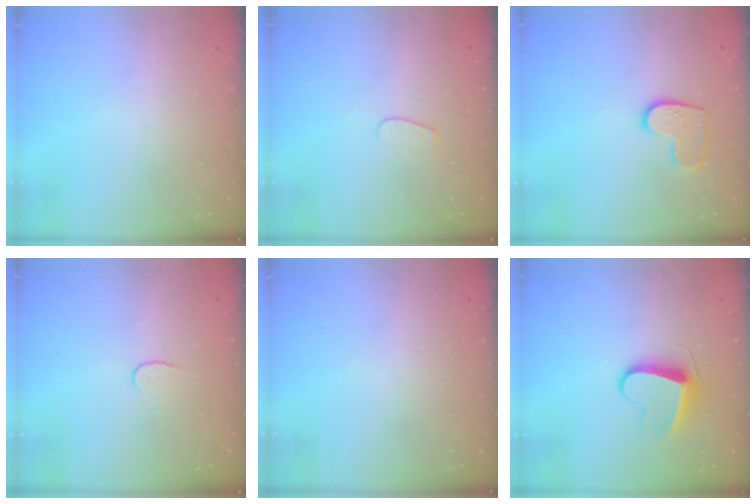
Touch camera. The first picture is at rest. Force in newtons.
{"total": 3.7, "press": 3.7, "slide": 0.3}
{"total": 8.6, "press": 8.6, "slide": 0.3}
{"total": 3.9, "press": 3.9, "slide": 0.2}
{"total": 0.0}
{"total": 9.4, "press": 9.4, "slide": 0.4}